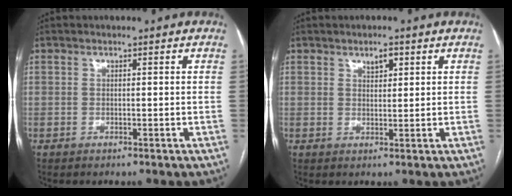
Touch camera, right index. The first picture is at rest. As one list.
[{"total": 2.2, "force": [1.3, 0.9, 1.5], "torque": [-0.025, 0.001, 0.023]}]